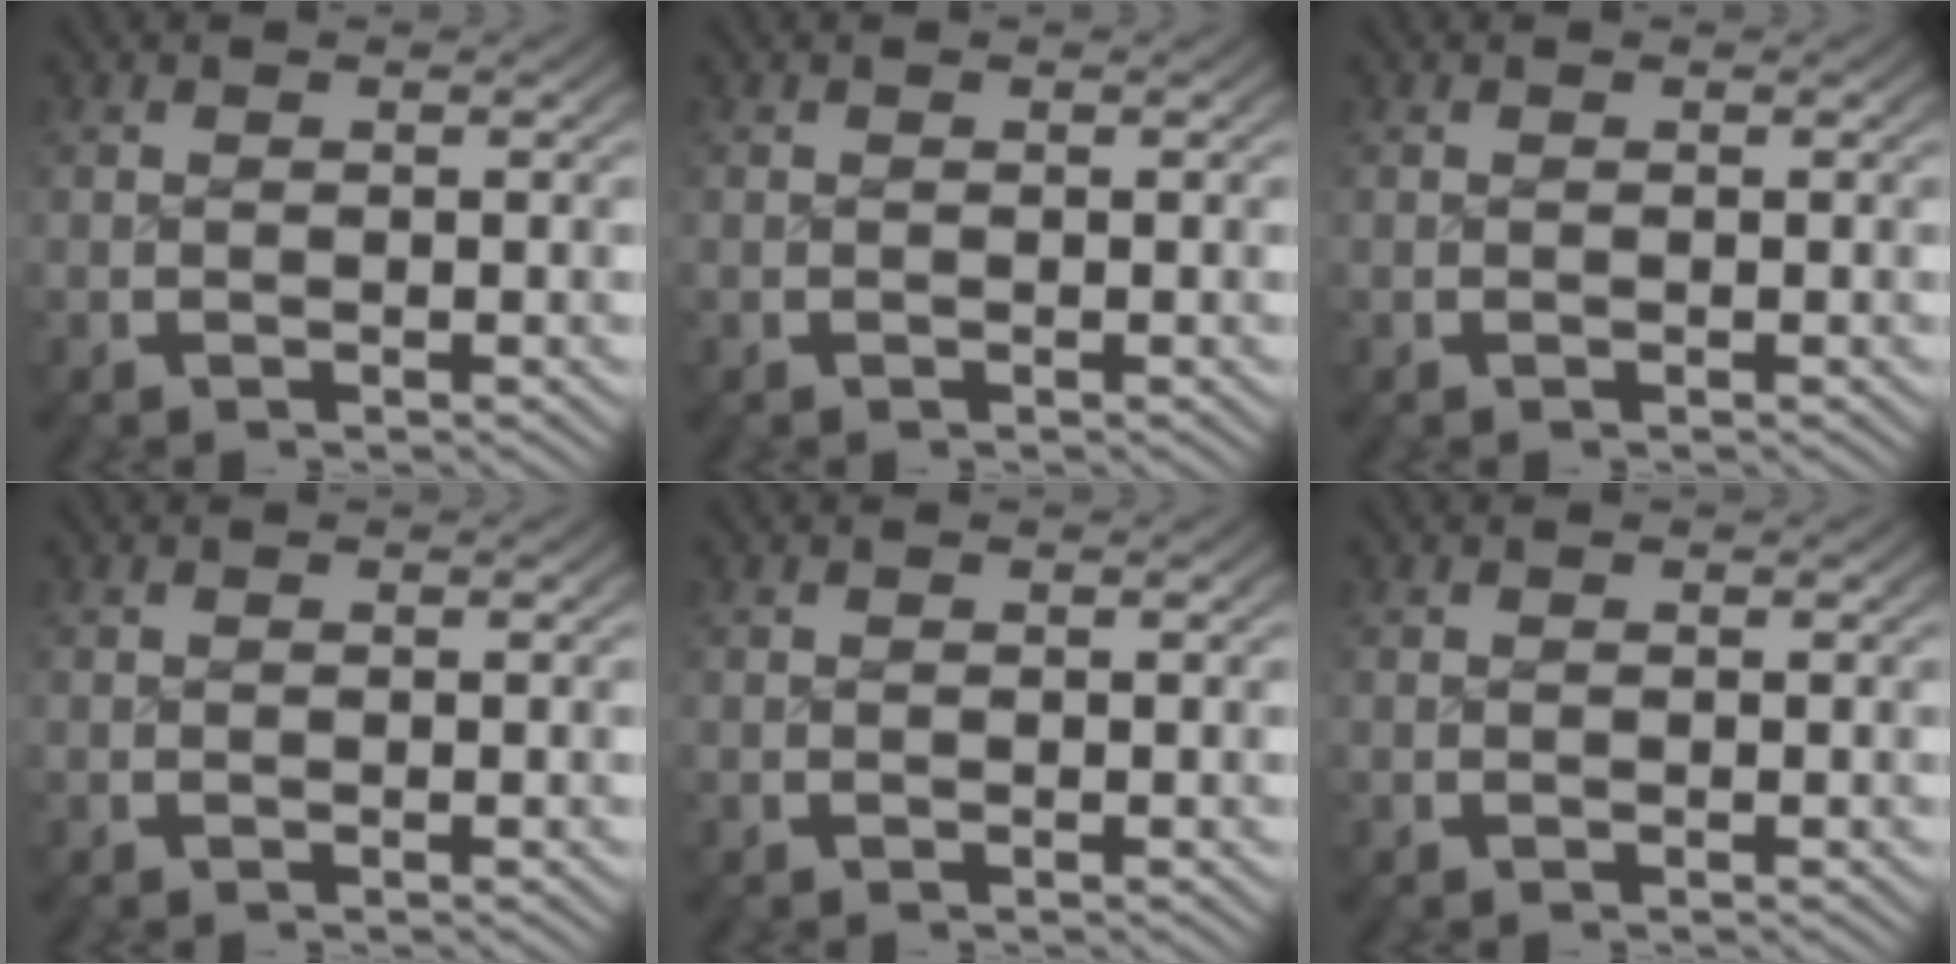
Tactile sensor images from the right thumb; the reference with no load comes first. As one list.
[{"total": 0.0}, {"total": 0.0}, {"total": 0.0}, {"total": 0.0}, {"total": 0.0}]